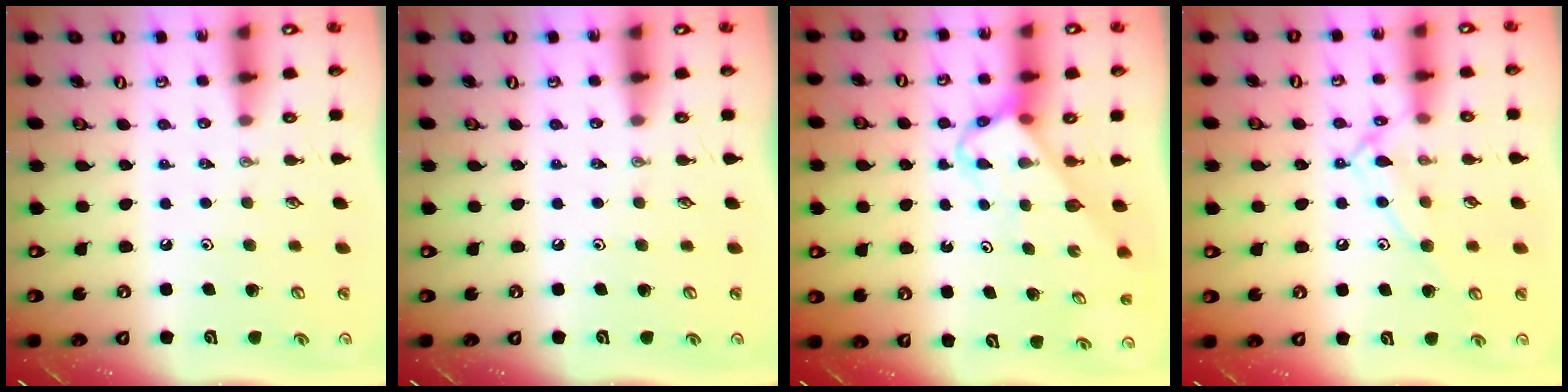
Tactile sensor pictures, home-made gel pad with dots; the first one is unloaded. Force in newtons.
{"total": 0.0}
{"total": 3.6, "press": 3.6, "slide": 0.1}
{"total": 11.3, "press": 11.3, "slide": 0.8}